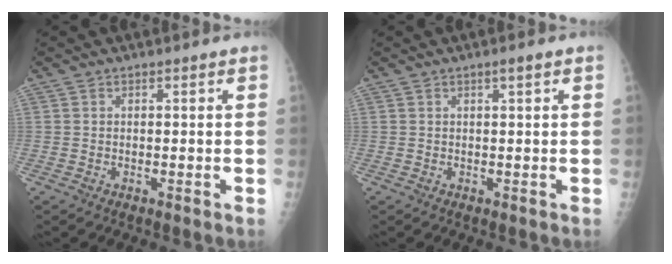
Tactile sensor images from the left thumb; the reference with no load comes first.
{"total": 1.3, "force": [0.7, 0.1, 1.1], "torque": [-0.018, 0.000, 0.011]}